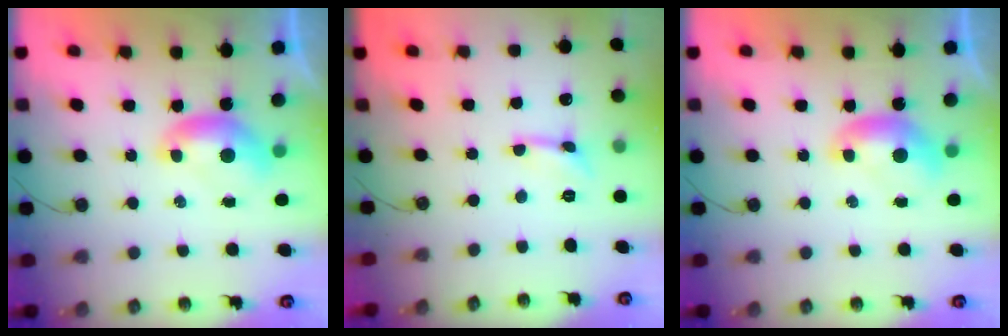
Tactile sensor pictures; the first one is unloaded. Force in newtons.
{"total": 1.6, "press": 1.5, "slide": 0.4}
{"total": 0.0}